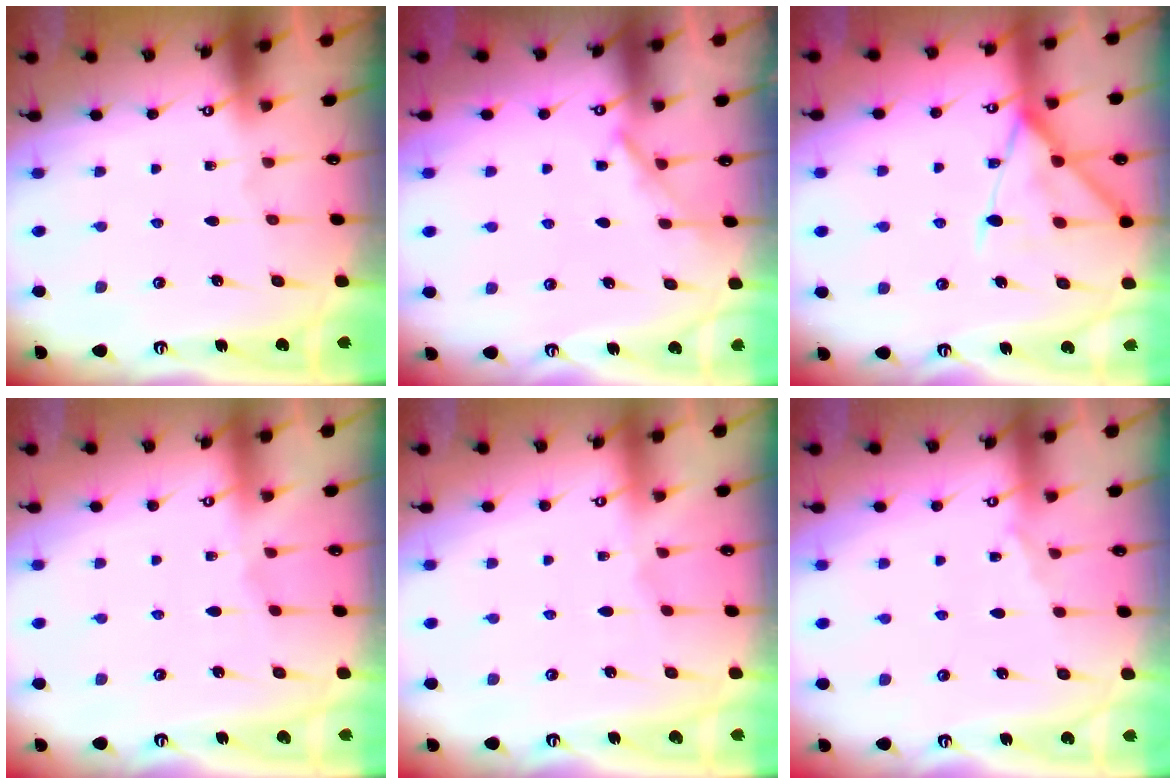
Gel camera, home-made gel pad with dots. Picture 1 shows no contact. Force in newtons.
{"total": 4.2, "press": 4.2, "slide": 0.6}
{"total": 15.1, "press": 15.0, "slide": 1.1}
{"total": 2.4, "press": 2.4, "slide": 0.5}
{"total": 2.4, "press": 2.4, "slide": 0.5}
{"total": 3.5, "press": 3.4, "slide": 0.6}